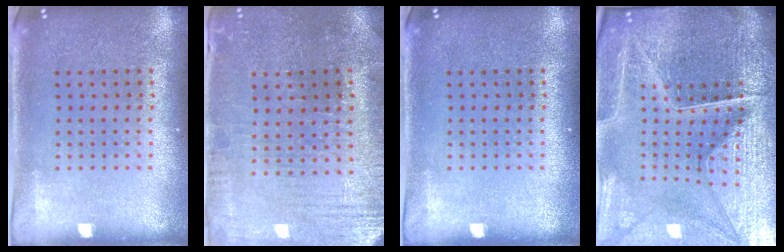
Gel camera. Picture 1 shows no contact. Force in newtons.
{"total": 0.8, "press": 0.7, "slide": 0.4}
{"total": 0.0}
{"total": 5.8, "press": 5.4, "slide": 2.1}